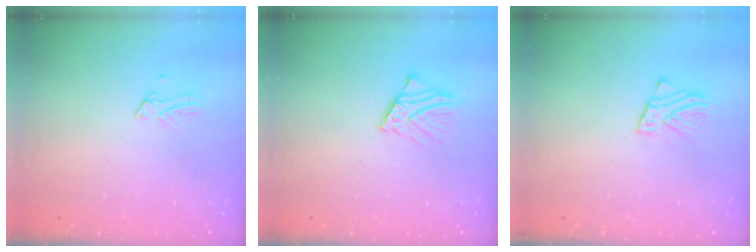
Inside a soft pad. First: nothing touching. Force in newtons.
{"total": 3.7, "press": 3.7, "slide": 0.4}
{"total": 2.5, "press": 2.5, "slide": 0.2}